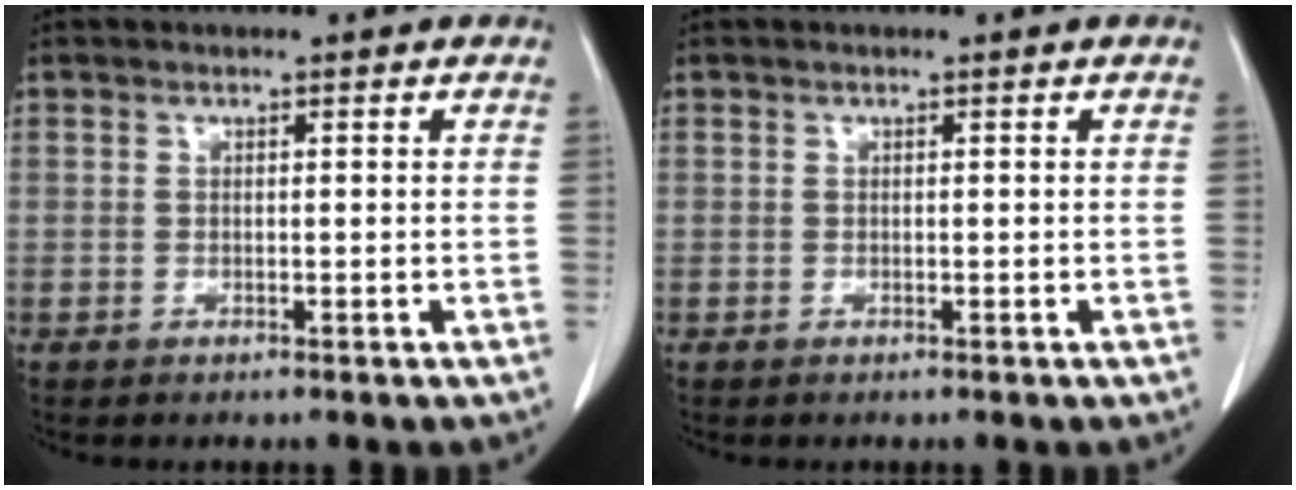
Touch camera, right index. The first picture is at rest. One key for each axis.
{"total": 0.0}